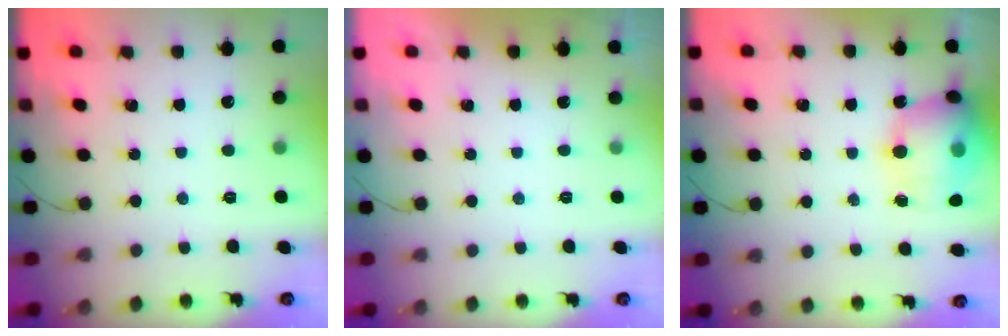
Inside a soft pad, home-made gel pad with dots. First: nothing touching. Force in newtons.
{"total": 0.0}
{"total": 17.5, "press": 17.1, "slide": 3.4}